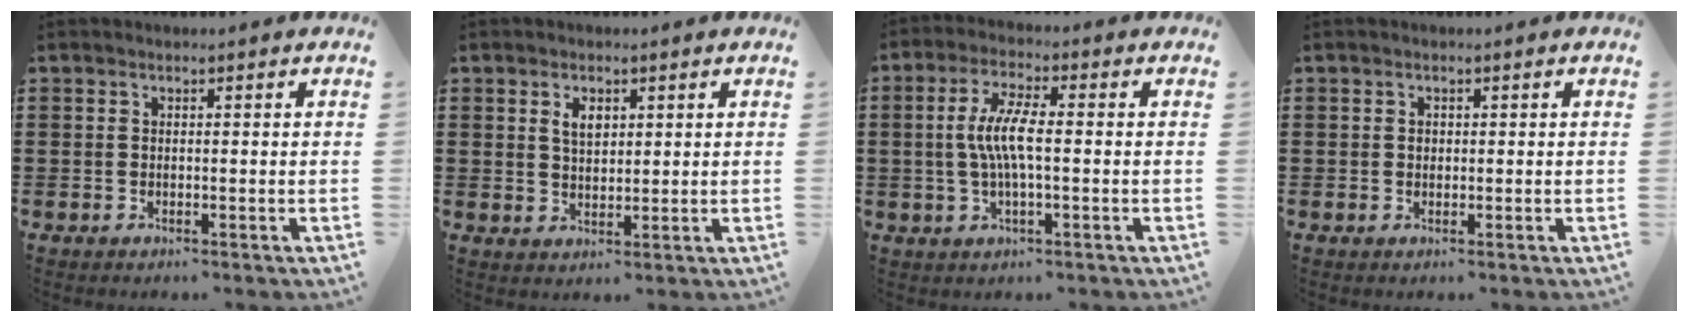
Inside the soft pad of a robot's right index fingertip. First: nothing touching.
{"total": 2.9, "force": [1.3, 1.7, 2.0], "torque": [-0.045, 0.006, 0.024]}
{"total": 6.3, "force": [-0.4, 1.5, 6.1], "torque": [-0.125, -0.001, -0.013]}
{"total": 0.7, "force": [0.2, 0.6, 0.3], "torque": [-0.008, 0.003, 0.004]}